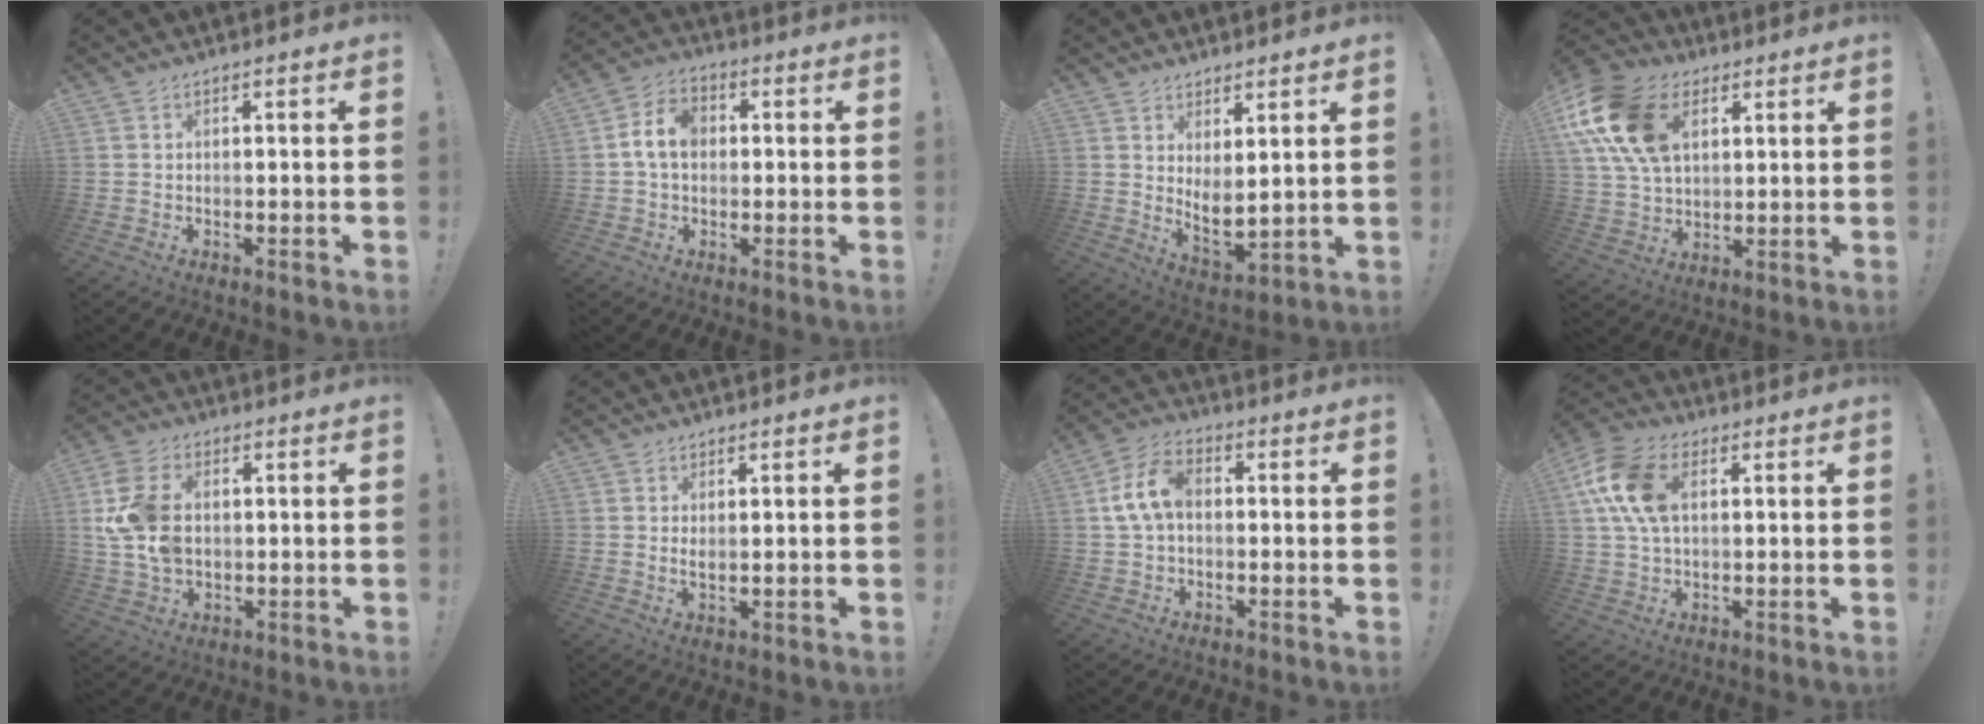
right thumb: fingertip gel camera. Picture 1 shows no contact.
{"total": 8.3, "force": [0.3, 6.0, 5.8], "torque": [-0.105, 0.021, 0.009]}
{"total": 5.9, "force": [3.4, 2.3, 4.2], "torque": [-0.057, -0.043, 0.066]}
{"total": 20.7, "force": [7.7, 14.1, 13.0], "torque": [-0.241, -0.022, 0.142]}
{"total": 13.7, "force": [1.1, 9.7, 9.6], "torque": [-0.190, 0.005, 0.024]}
{"total": 2.1, "force": [1.3, 0.5, 1.6], "torque": [-0.027, -0.006, 0.021]}
{"total": 10.2, "force": [0.8, 6.7, 7.6], "torque": [-0.156, 0.015, 0.021]}
{"total": 14.7, "force": [3.9, 9.5, 10.5], "torque": [-0.206, 0.005, 0.075]}